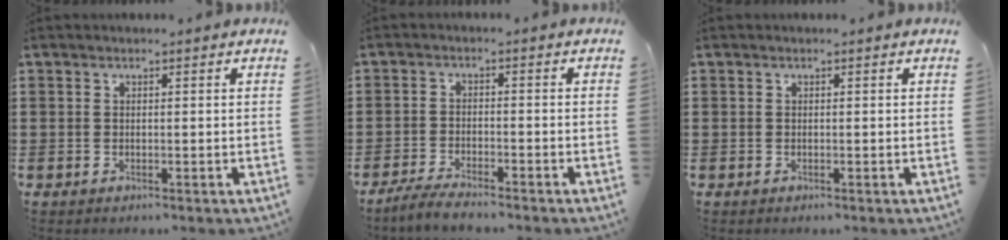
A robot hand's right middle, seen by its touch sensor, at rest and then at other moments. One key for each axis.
{"total": 3.3, "fx": -3.1, "fy": 0.2, "fz": 0.9, "tx": -0.026, "ty": 0.002, "tz": -0.067}
{"total": 0.0}